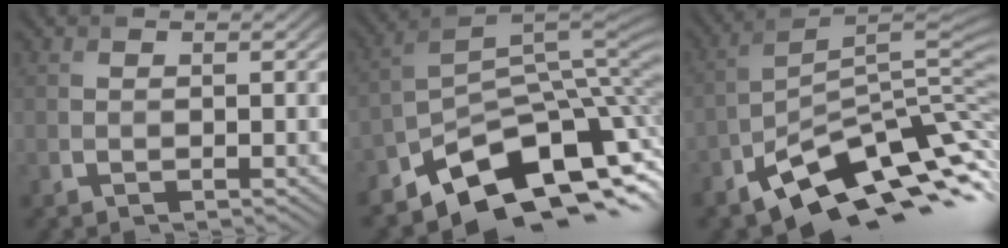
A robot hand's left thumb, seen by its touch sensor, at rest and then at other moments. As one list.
[{"total": 11.5, "force": [-8.0, 4.7, 6.7], "torque": [-0.112, -0.003, -0.140]}, {"total": 12.4, "force": [-6.7, 4.0, 9.7], "torque": [-0.159, -0.002, -0.119]}]